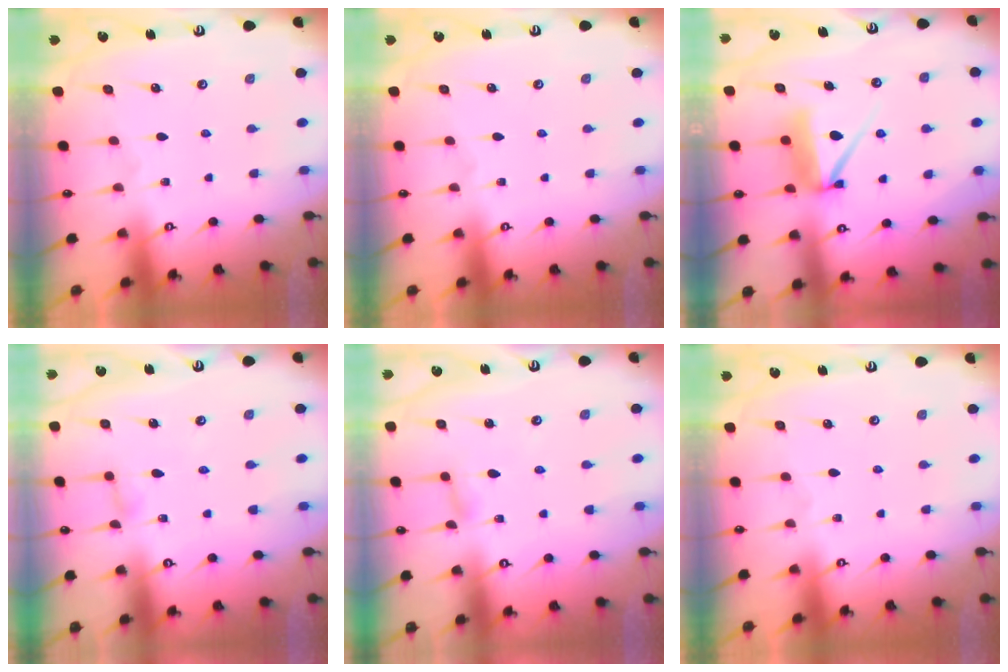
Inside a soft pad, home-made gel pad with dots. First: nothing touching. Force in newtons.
{"total": 0.0}
{"total": 8.7, "press": 8.6, "slide": 0.5}
{"total": 3.0, "press": 3.0, "slide": 0.3}
{"total": 3.3, "press": 3.3, "slide": 0.4}
{"total": 0.0}